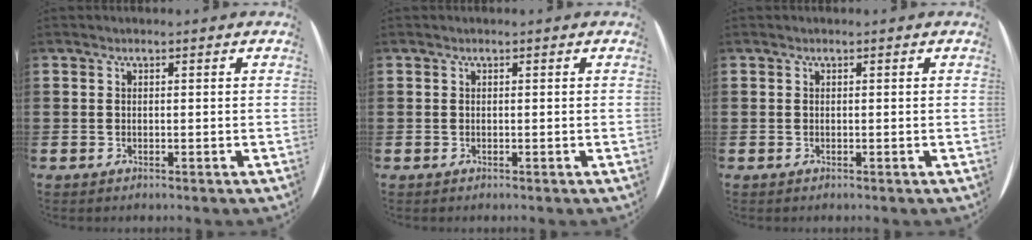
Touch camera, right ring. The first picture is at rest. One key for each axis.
{"total": 0.0}
{"total": 0.0}